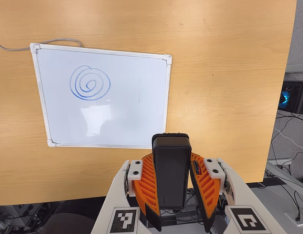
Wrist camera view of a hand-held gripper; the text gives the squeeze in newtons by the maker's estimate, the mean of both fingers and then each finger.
{"total": 9.7, "left": 7.8, "right": 11.6}